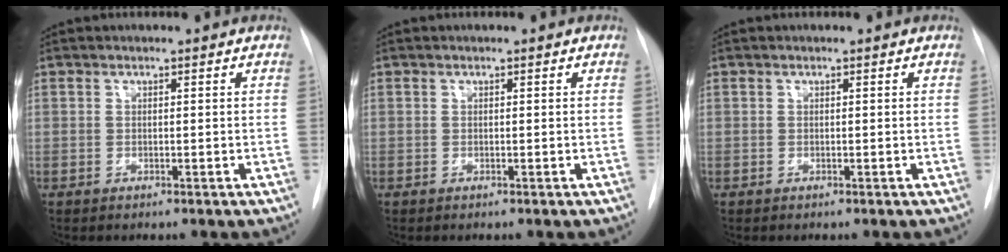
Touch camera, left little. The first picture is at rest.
{"total": 0.0}
{"total": 0.0}